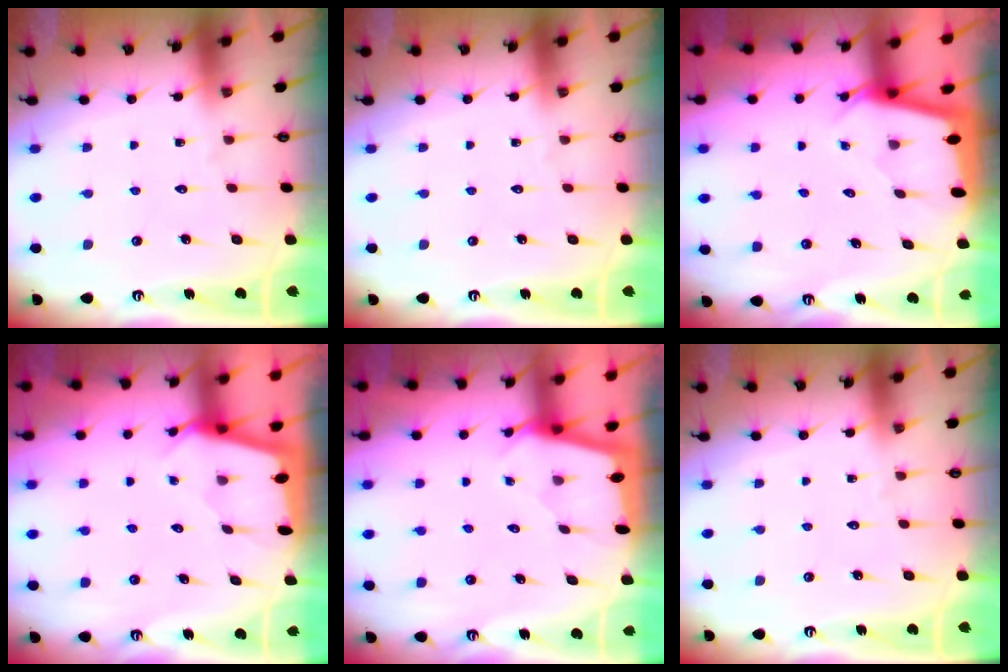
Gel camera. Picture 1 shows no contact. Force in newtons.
{"total": 0.0}
{"total": 2.0, "press": 2.0, "slide": 0.1}
{"total": 2.2, "press": 2.2, "slide": 0.3}
{"total": 1.7, "press": 1.7, "slide": 0.1}
{"total": 0.0}